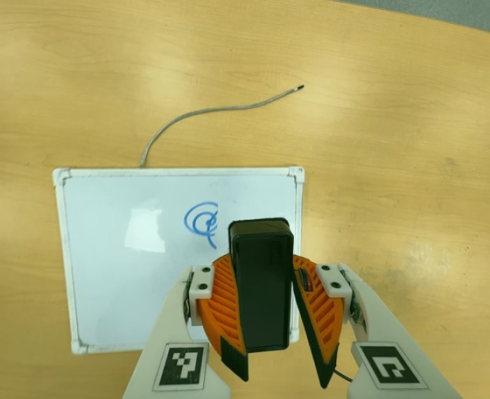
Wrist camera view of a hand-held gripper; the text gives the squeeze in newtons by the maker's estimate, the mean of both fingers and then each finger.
{"total": 8.4, "left": 9.1, "right": 7.6}